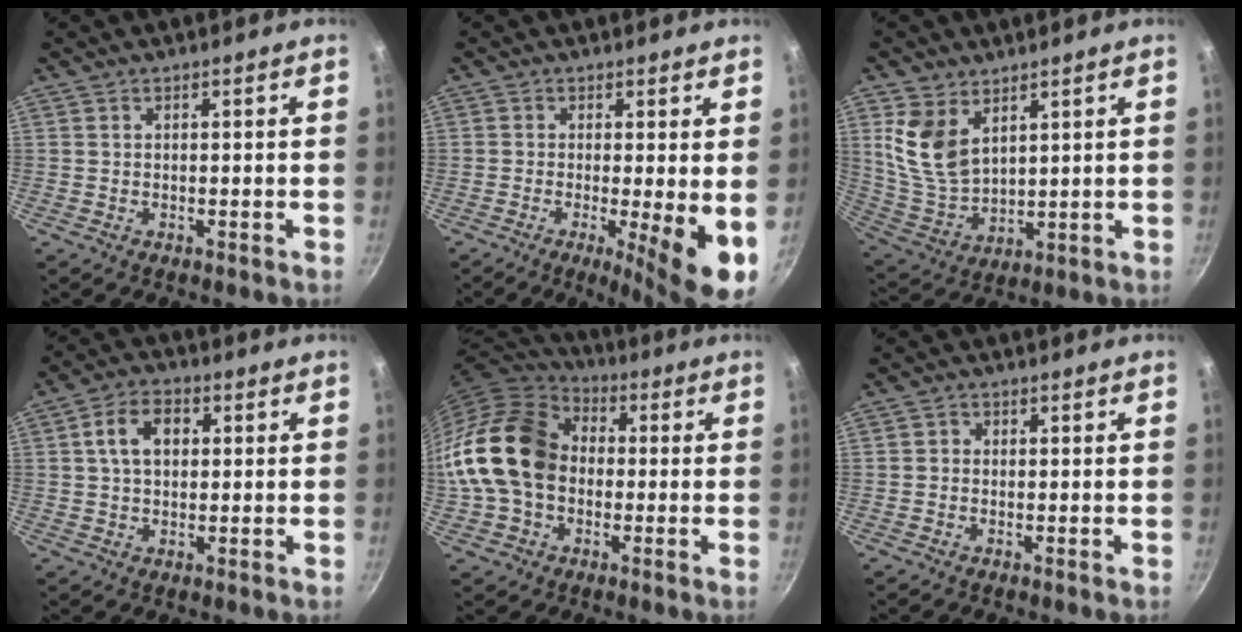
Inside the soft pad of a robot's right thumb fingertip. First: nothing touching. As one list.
[{"total": 9.3, "force": [-1.3, 1.5, 9.0], "torque": [-0.124, -0.017, -0.018]}, {"total": 11.0, "force": [4.9, 6.9, 7.0], "torque": [-0.126, -0.033, 0.114]}, {"total": 7.8, "force": [1.6, 5.4, 5.4], "torque": [-0.076, 0.012, 0.020]}, {"total": 19.6, "force": [-0.2, 14.9, 12.7], "torque": [-0.225, 0.041, -0.011]}, {"total": 1.3, "force": [-0.2, 1.2, 0.4], "torque": [-0.004, 0.004, -0.008]}]